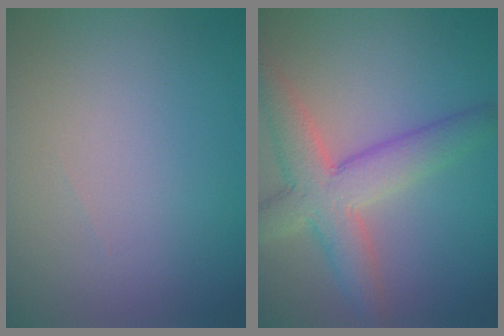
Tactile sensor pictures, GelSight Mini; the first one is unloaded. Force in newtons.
{"total": 6.1, "press": 6.1, "slide": 0.5}